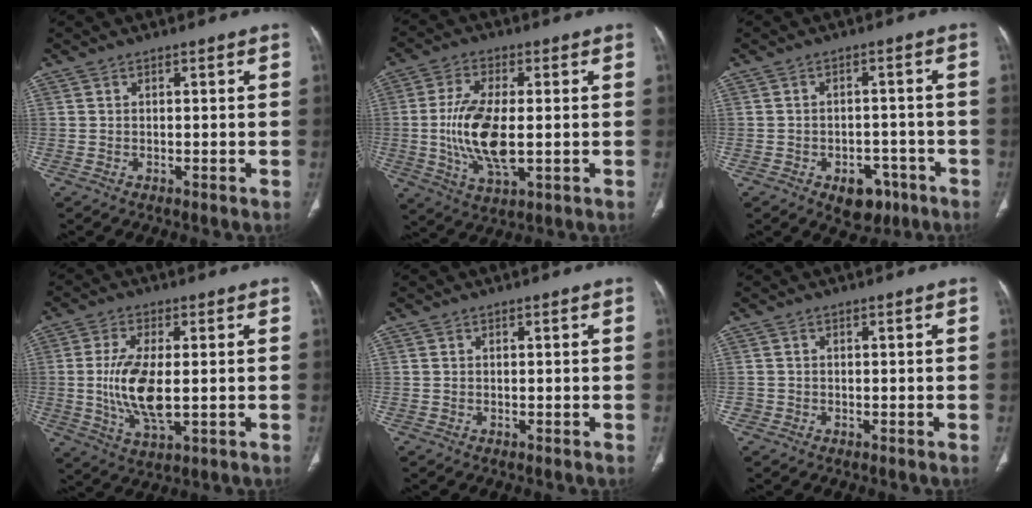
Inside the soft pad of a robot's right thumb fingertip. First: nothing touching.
{"total": 12.8, "force": [-0.7, 5.2, 11.6], "torque": [-0.238, -0.010, -0.010]}
{"total": 7.0, "force": [-3.8, 4.7, 3.5], "torque": [-0.020, 0.028, -0.046]}
{"total": 11.0, "force": [-0.3, 4.3, 10.1], "torque": [-0.211, -0.016, 0.001]}
{"total": 0.0}
{"total": 0.5, "force": [-0.2, 0.5, 0.0], "torque": [0.000, 0.004, -0.005]}